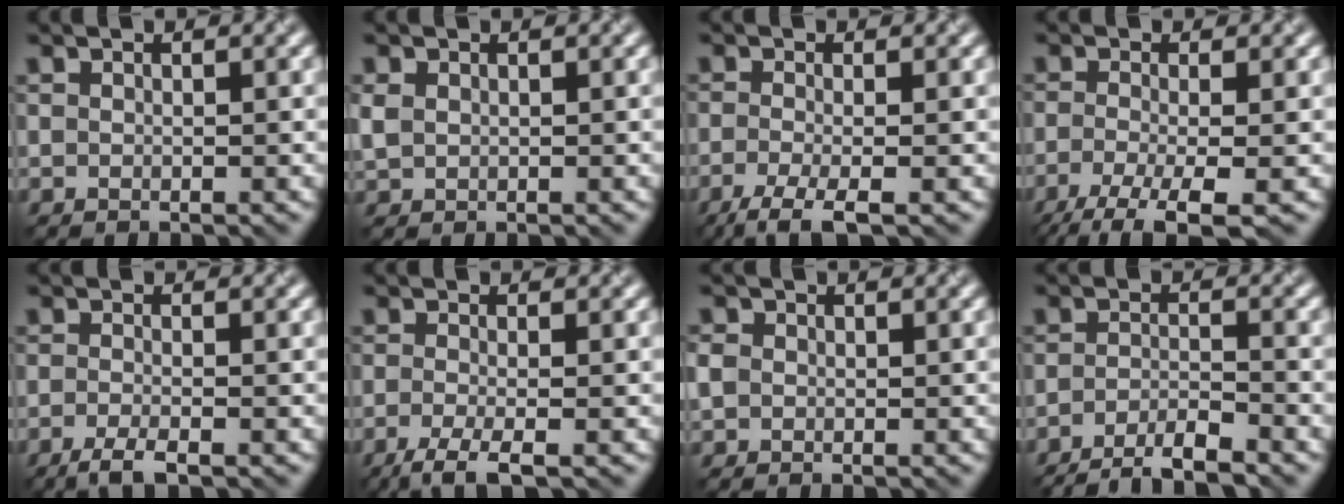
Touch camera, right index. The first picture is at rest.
{"total": 1.3, "force": [0.4, 1.0, 0.7], "torque": [-0.017, 0.002, 0.010]}
{"total": 3.7, "force": [-2.1, 0.9, 2.9], "torque": [-0.054, -0.008, -0.049]}
{"total": 5.7, "force": [-3.2, 1.5, 4.4], "torque": [-0.076, -0.010, -0.066]}
{"total": 2.3, "force": [-1.5, 0.5, 1.7], "torque": [-0.036, -0.005, -0.034]}
{"total": 3.3, "force": [-1.9, 0.7, 2.6], "torque": [-0.050, -0.008, -0.046]}
{"total": 1.6, "force": [0.1, 1.5, 0.6], "torque": [-0.011, 0.000, -0.003]}
{"total": 4.8, "force": [-3.8, 0.9, 2.9], "torque": [-0.042, 0.001, -0.073]}